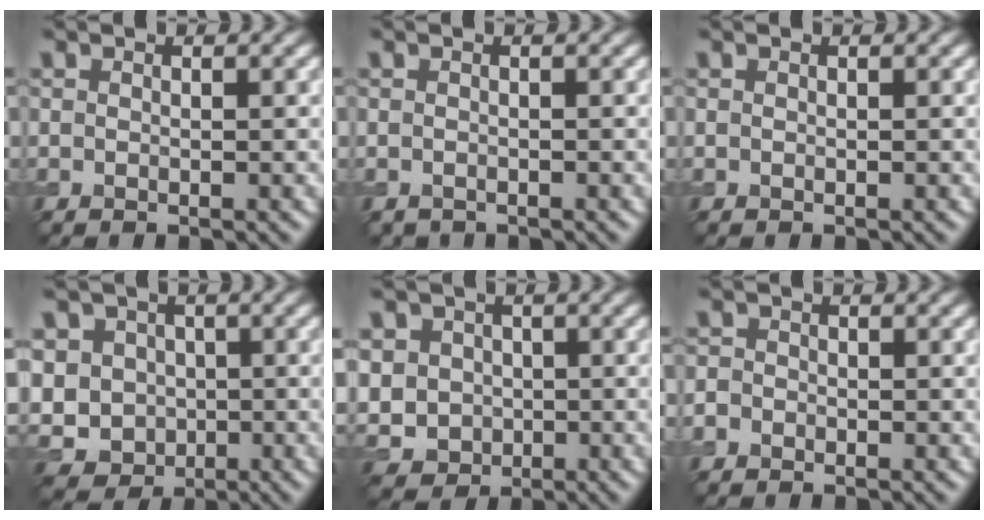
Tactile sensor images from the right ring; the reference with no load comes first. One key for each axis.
{"total": 0.6, "fx": -0.6, "fy": 0.2, "fz": -0.1, "tx": 0.001, "ty": -0.006, "tz": -0.010}
{"total": 0.0}
{"total": 7.1, "fx": -0.7, "fy": 6.4, "fz": 3.1, "tx": -0.070, "ty": 0.002, "tz": -0.032}
{"total": 5.5, "fx": 0.0, "fy": 5.0, "fz": 2.2, "tx": -0.057, "ty": 0.008, "tz": -0.013}
{"total": 1.2, "fx": -0.6, "fy": 1.0, "fz": 0.3, "tx": 0.000, "ty": -0.001, "tz": -0.013}